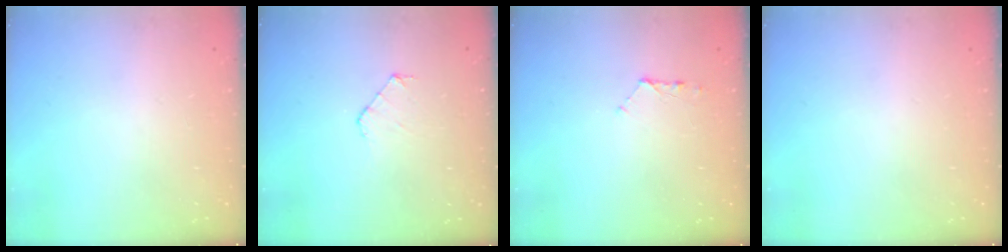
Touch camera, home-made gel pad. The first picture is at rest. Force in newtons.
{"total": 4.3, "press": 4.3, "slide": 0.4}
{"total": 5.5, "press": 5.5, "slide": 0.6}
{"total": 0.0}